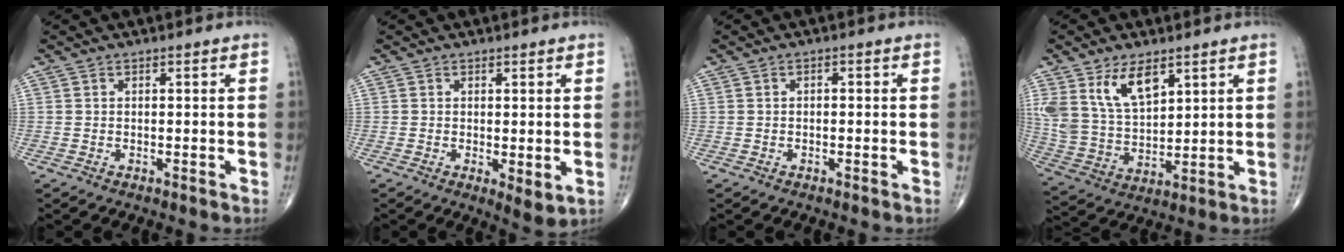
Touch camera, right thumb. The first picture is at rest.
{"total": 3.6, "force": [-0.4, 1.2, 3.4], "torque": [-0.049, -0.014, -0.004]}
{"total": 0.7, "force": [0.0, 0.4, 0.5], "torque": [-0.007, 0.001, -0.003]}
{"total": 11.8, "force": [6.5, 6.1, 7.7], "torque": [-0.135, -0.026, 0.141]}